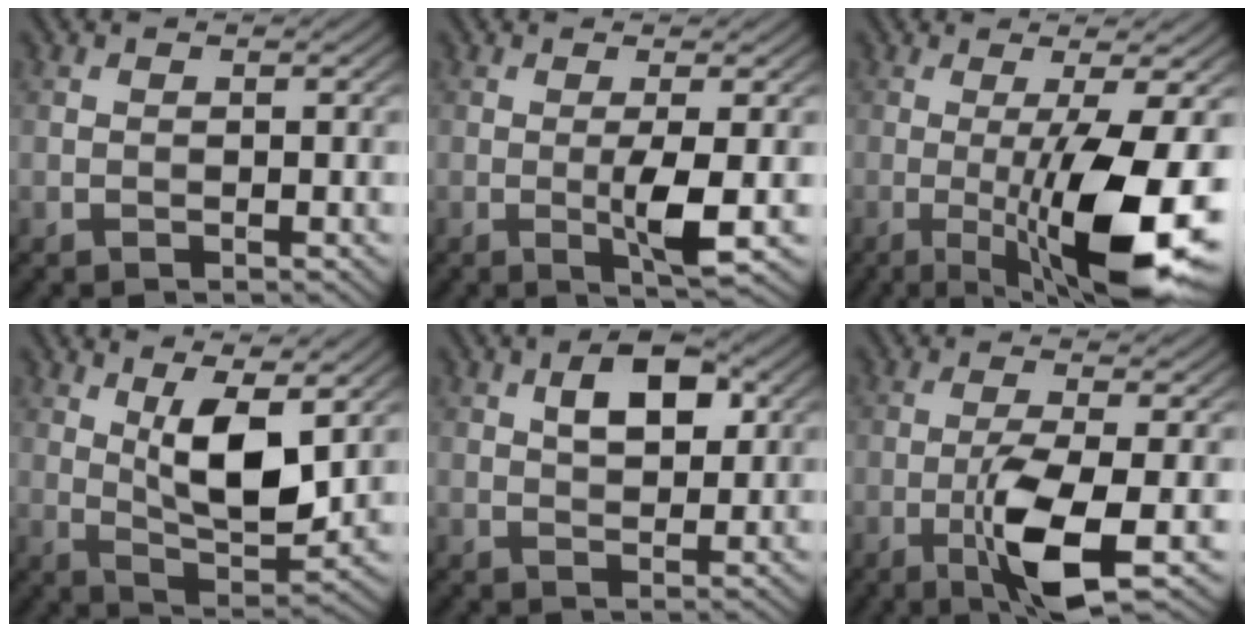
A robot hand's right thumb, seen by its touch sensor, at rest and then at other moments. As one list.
[{"total": 4.1, "force": [-0.5, 0.3, 4.0], "torque": [-0.080, -0.002, -0.011]}, {"total": 13.7, "force": [-2.8, 2.8, 13.1], "torque": [-0.188, 0.003, -0.043]}, {"total": 9.7, "force": [3.0, 3.8, 8.3], "torque": [-0.157, -0.013, 0.058]}, {"total": 5.4, "force": [1.8, 2.8, 4.2], "torque": [-0.070, 0.004, 0.026]}, {"total": 7.6, "force": [-2.5, 1.6, 7.0], "torque": [-0.131, 0.007, -0.051]}]